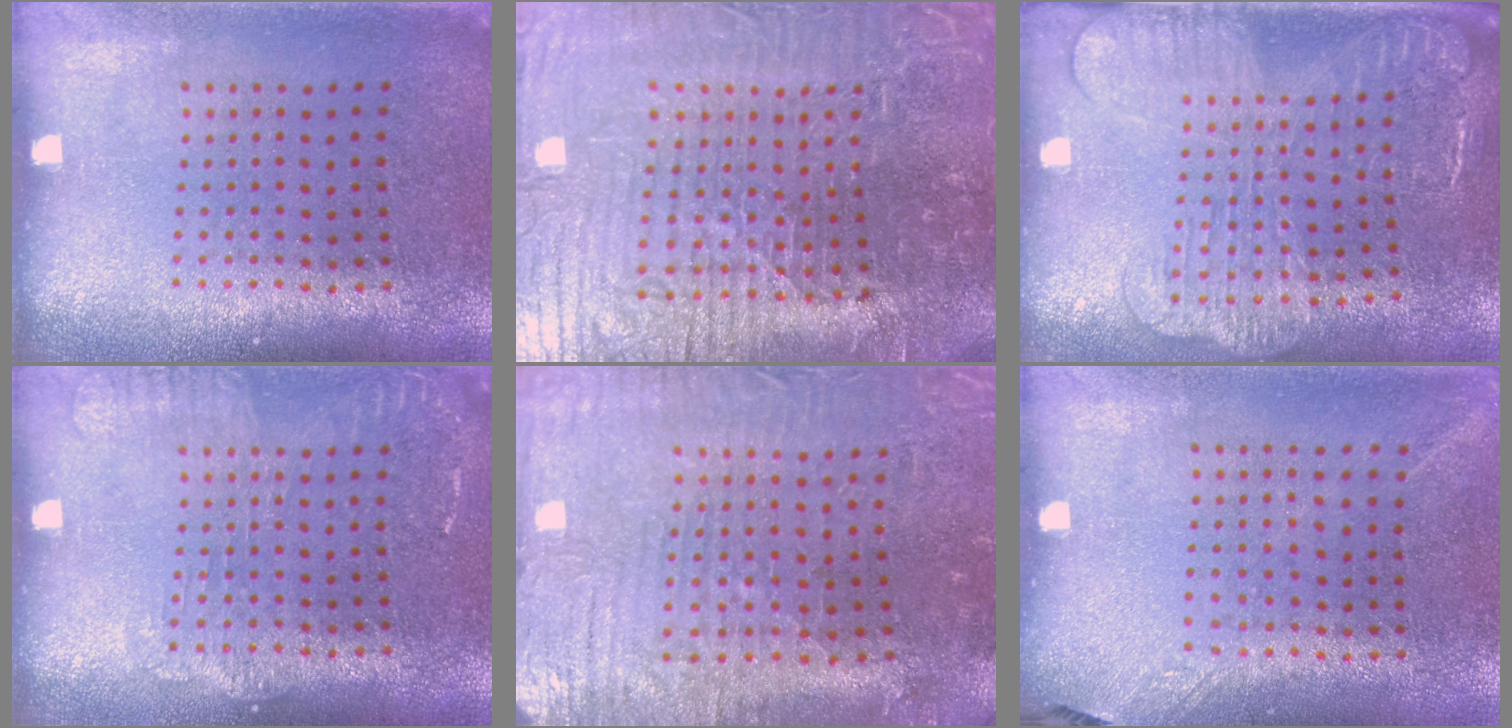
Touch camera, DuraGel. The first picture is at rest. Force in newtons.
{"total": 7.8, "press": 6.9, "slide": 3.5}
{"total": 2.4, "press": 2.0, "slide": 1.4}
{"total": 1.6, "press": 1.5, "slide": 0.3}
{"total": 2.0, "press": 1.9, "slide": 0.4}
{"total": 1.2, "press": 0.9, "slide": 0.8}